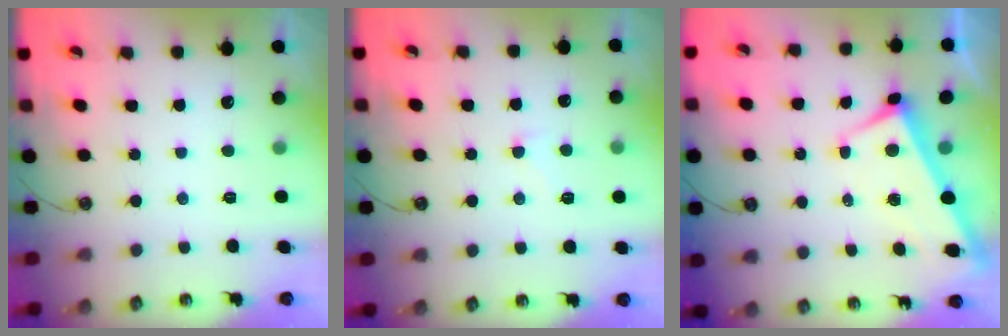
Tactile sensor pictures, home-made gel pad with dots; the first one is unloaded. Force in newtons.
{"total": 4.3, "press": 4.2, "slide": 0.6}
{"total": 3.0, "press": 2.9, "slide": 0.9}